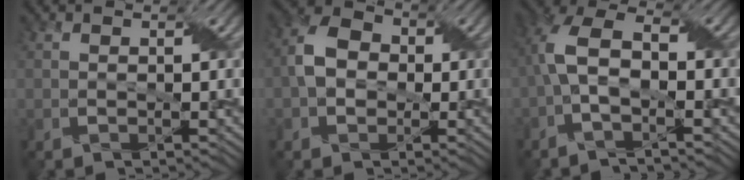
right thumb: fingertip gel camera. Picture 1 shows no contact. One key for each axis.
{"total": 5.3, "fx": -0.3, "fy": 4.3, "fz": 3.1, "tx": -0.066, "ty": 0.011, "tz": -0.015}
{"total": 6.6, "fx": -1.0, "fy": 3.0, "fz": 5.8, "tx": -0.133, "ty": 0.021, "tz": -0.026}